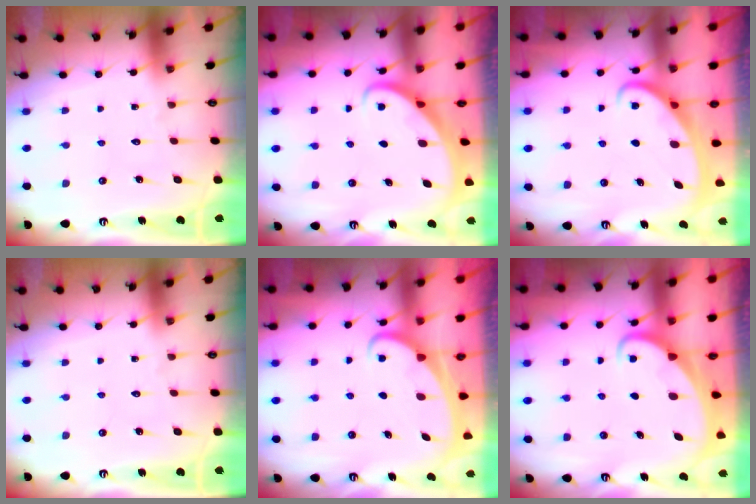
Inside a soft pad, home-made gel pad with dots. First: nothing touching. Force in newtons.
{"total": 2.8, "press": 2.8, "slide": 0.2}
{"total": 2.5, "press": 2.5, "slide": 0.3}
{"total": 0.0}
{"total": 1.9, "press": 1.9, "slide": 0.3}
{"total": 2.5, "press": 2.5, "slide": 0.2}